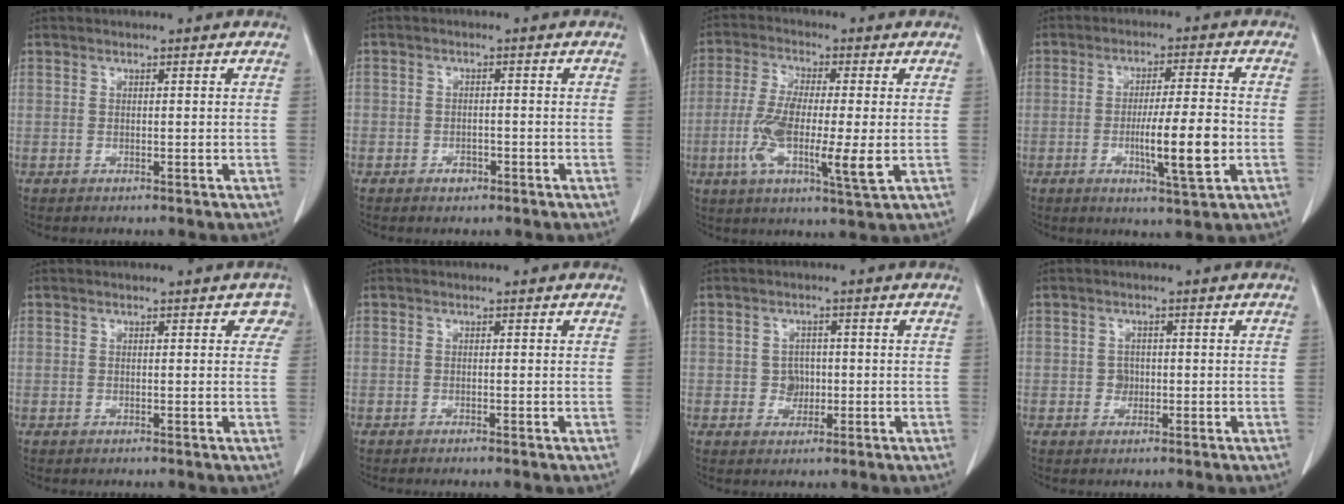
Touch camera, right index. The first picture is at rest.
{"total": 2.0, "force": [-1.2, 1.4, 0.7], "torque": [-0.004, 0.007, -0.016]}
{"total": 11.9, "force": [-2.1, 1.7, 11.6], "torque": [-0.218, -0.014, -0.042]}
{"total": 9.3, "force": [-2.1, 0.3, 9.1], "torque": [-0.148, -0.011, -0.036]}
{"total": 2.2, "force": [1.2, 1.4, 1.3], "torque": [0.004, 0.008, 0.005]}
{"total": 0.9, "force": [-0.8, -0.2, 0.4], "torque": [-0.005, 0.002, -0.013]}
{"total": 2.6, "force": [-0.3, 2.3, 1.2], "torque": [-0.011, 0.005, -0.002]}
{"total": 1.5, "force": [-0.2, 1.4, 0.6], "torque": [-0.007, 0.005, -0.002]}